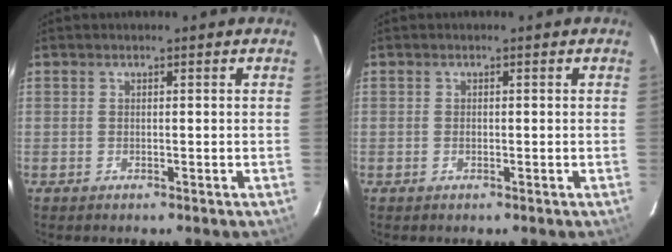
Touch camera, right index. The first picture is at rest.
{"total": 0.5, "force": [-0.1, 0.4, 0.2], "torque": [-0.003, 0.000, -0.002]}